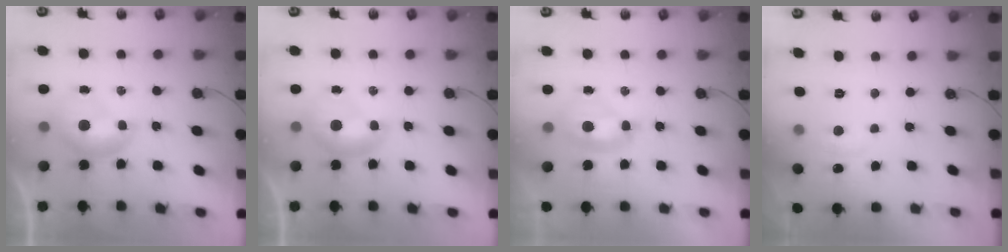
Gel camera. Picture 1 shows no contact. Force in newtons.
{"total": 0.0}
{"total": 2.4, "press": 2.3, "slide": 0.7}
{"total": 1.0, "press": 0.7, "slide": 0.7}